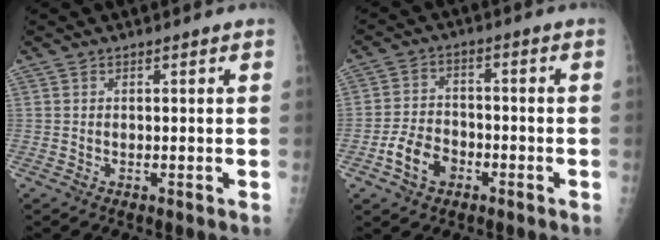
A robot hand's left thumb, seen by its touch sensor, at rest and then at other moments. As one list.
[{"total": 7.3, "force": [-3.4, 5.2, 3.9], "torque": [-0.060, 0.022, -0.061]}]